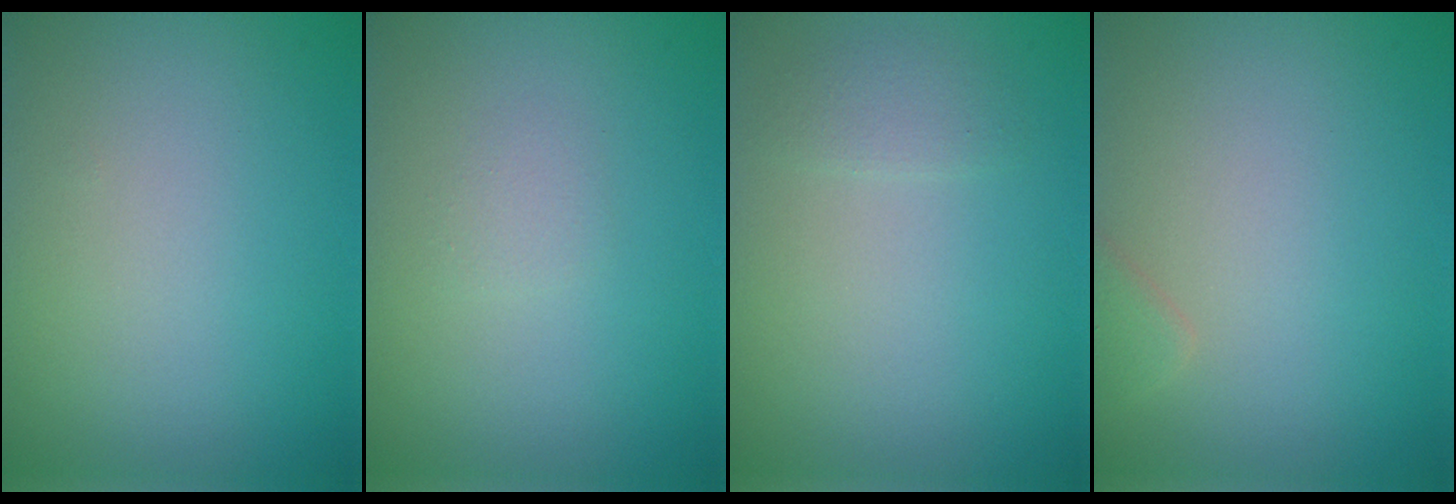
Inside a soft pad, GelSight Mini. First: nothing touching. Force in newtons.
{"total": 0.7, "press": 0.7, "slide": 0.0}
{"total": 1.1, "press": 1.1, "slide": 0.0}
{"total": 1.2, "press": 1.2, "slide": 0.0}